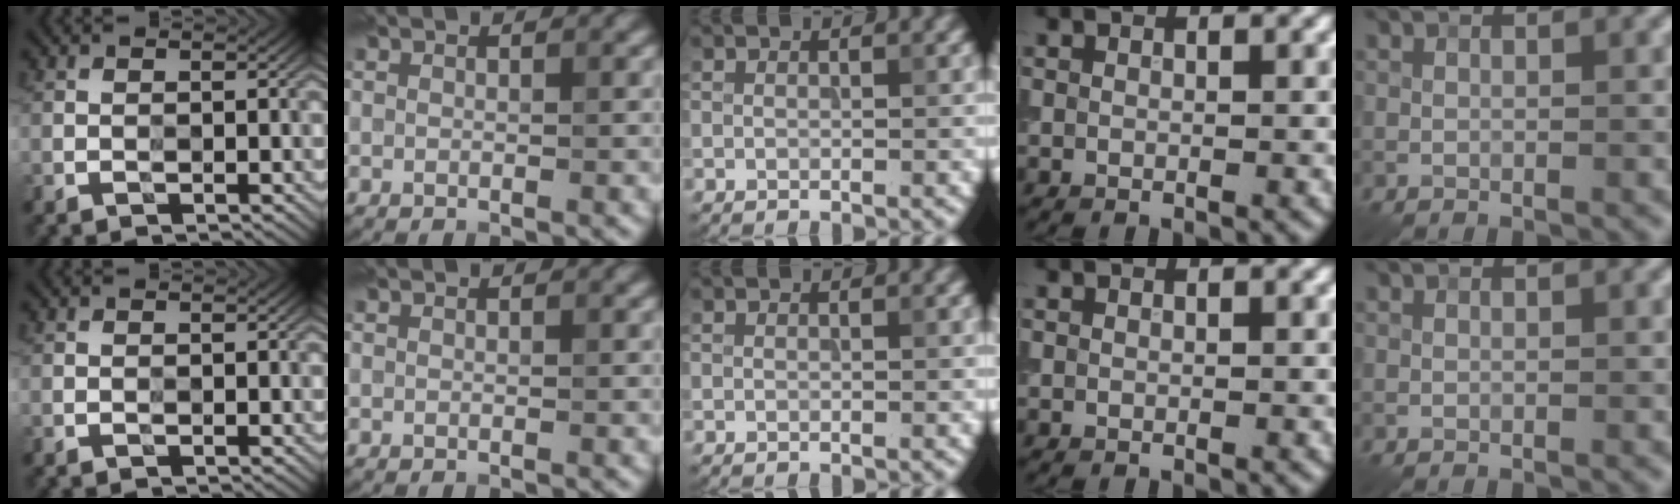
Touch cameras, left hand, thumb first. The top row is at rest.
{}